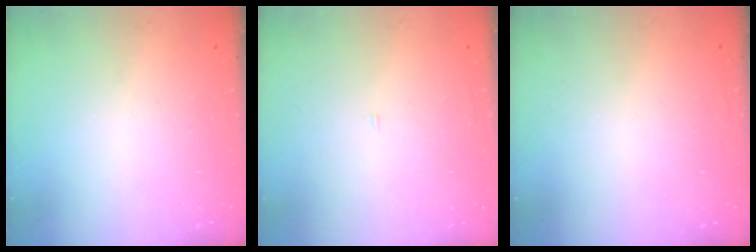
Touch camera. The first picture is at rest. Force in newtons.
{"total": 1.2, "press": 1.2, "slide": 0.1}
{"total": 1.6, "press": 1.6, "slide": 0.1}